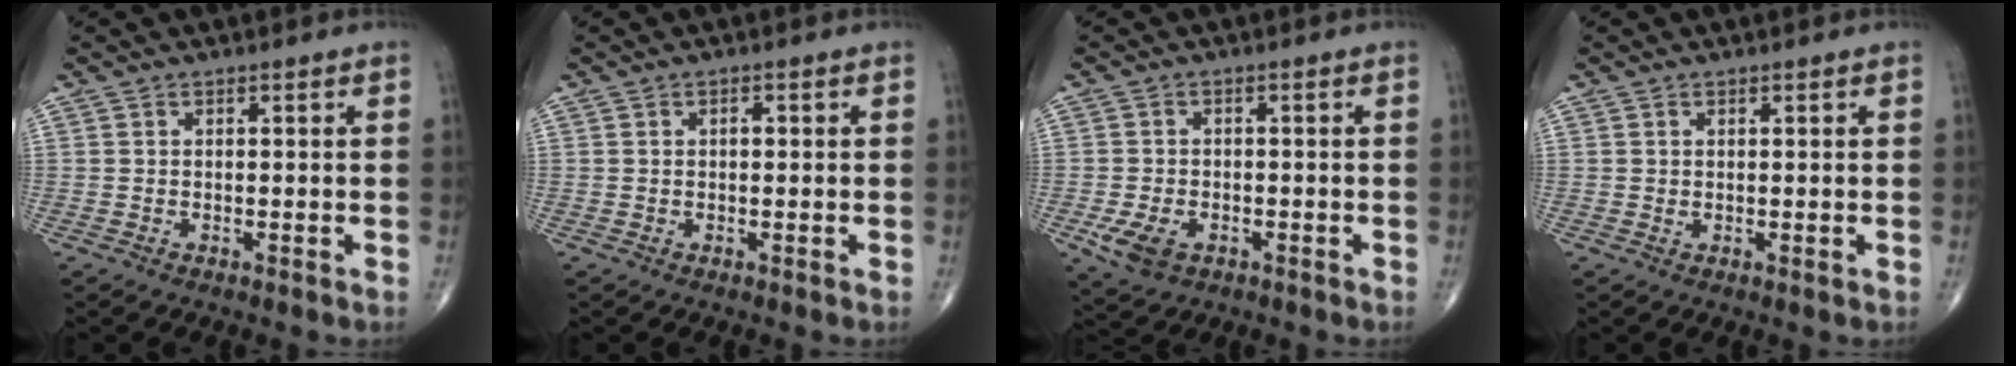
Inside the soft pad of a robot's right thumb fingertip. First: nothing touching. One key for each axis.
{"total": 0.9, "fx": 0.0, "fy": 0.5, "fz": 0.8, "tx": -0.011, "ty": 0.004, "tz": -0.001}
{"total": 5.8, "fx": -2.3, "fy": 3.8, "fz": 3.7, "tx": -0.073, "ty": 0.001, "tz": -0.034}
{"total": 0.5, "fx": 0.2, "fy": 0.2, "fz": 0.4, "tx": -0.009, "ty": -0.003, "tz": 0.005}